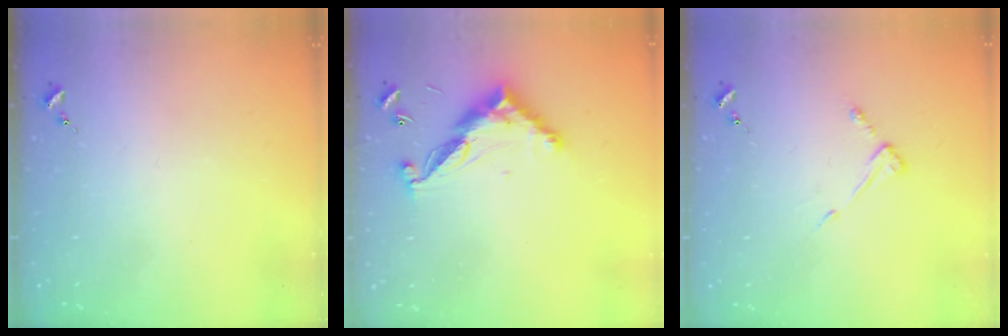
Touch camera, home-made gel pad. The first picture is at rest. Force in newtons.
{"total": 12.8, "press": 12.8, "slide": 0.4}
{"total": 4.4, "press": 4.4, "slide": 0.4}